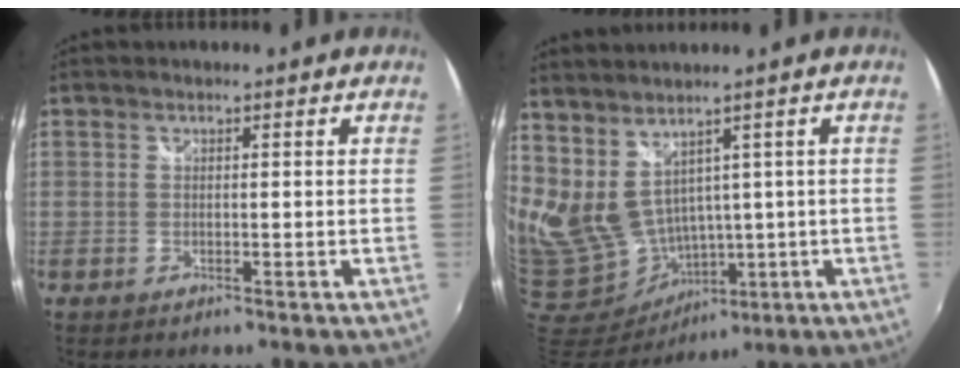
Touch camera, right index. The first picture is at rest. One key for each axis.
{"total": 15.4, "fx": 4.6, "fy": 10.6, "fz": 10.2, "tx": -0.239, "ty": -0.024, "tz": 0.133}